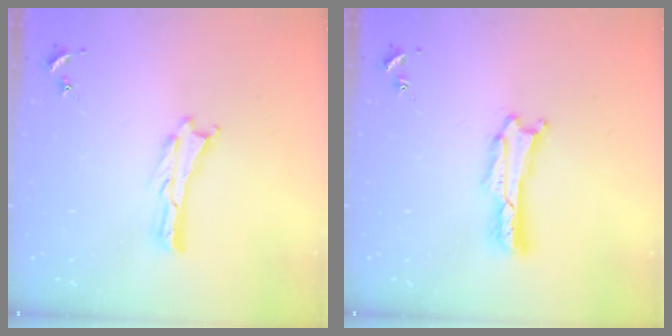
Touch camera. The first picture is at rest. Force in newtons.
{"total": 1.4, "press": 1.4, "slide": 0.0}